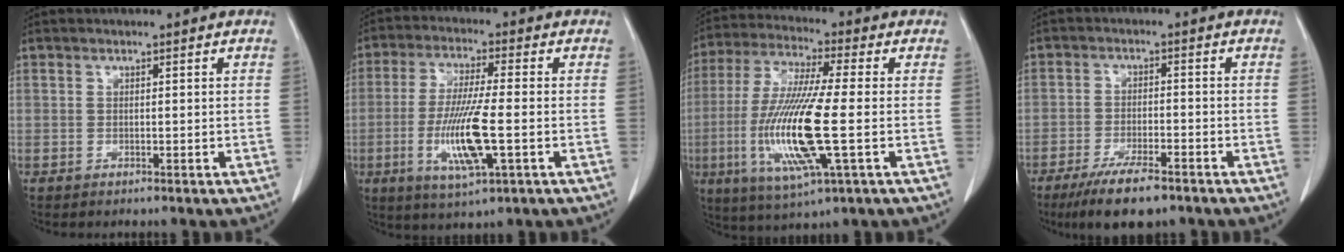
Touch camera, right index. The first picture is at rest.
{"total": 11.0, "force": [-2.7, 1.0, 10.6], "torque": [-0.213, -0.016, -0.048]}
{"total": 15.8, "force": [-2.9, 1.4, 15.4], "torque": [-0.325, -0.017, -0.054]}
{"total": 8.6, "force": [-6.2, 2.0, 5.6], "torque": [-0.097, -0.015, -0.103]}